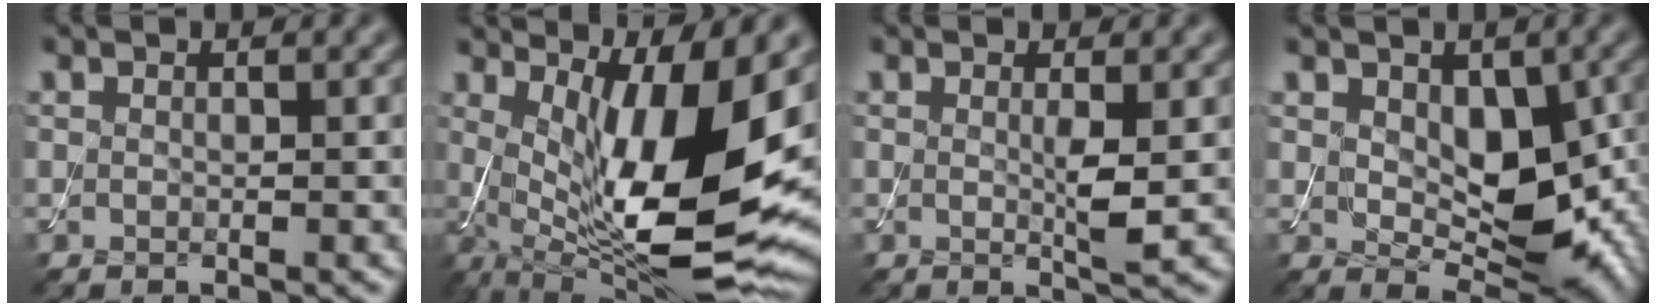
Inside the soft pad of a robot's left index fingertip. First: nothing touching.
{"total": 13.7, "force": [1.6, 3.9, 13.1], "torque": [-0.205, -0.024, 0.033]}
{"total": 1.9, "force": [0.2, 0.1, 1.9], "torque": [-0.035, -0.006, 0.000]}
{"total": 7.0, "force": [0.6, 4.4, 5.4], "torque": [-0.085, -0.017, 0.018]}